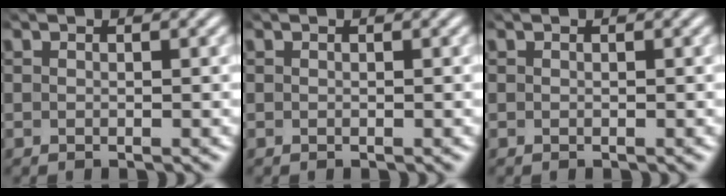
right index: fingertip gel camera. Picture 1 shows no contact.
{"total": 0.0}
{"total": 0.0}